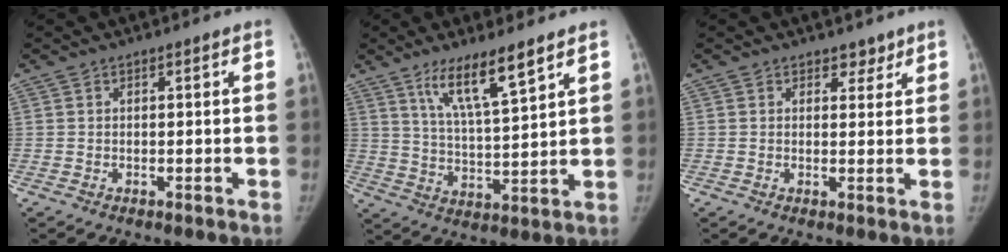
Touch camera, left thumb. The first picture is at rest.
{"total": 10.5, "force": [6.9, 1.5, 7.7], "torque": [-0.131, -0.042, 0.132]}
{"total": 2.3, "force": [1.8, 1.4, 0.3], "torque": [0.021, -0.010, 0.022]}